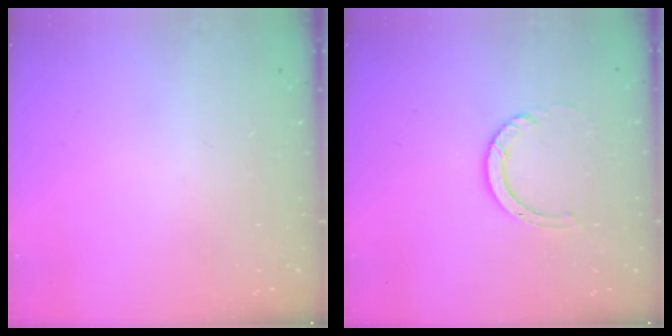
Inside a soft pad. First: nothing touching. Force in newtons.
{"total": 4.0, "press": 4.0, "slide": 0.3}